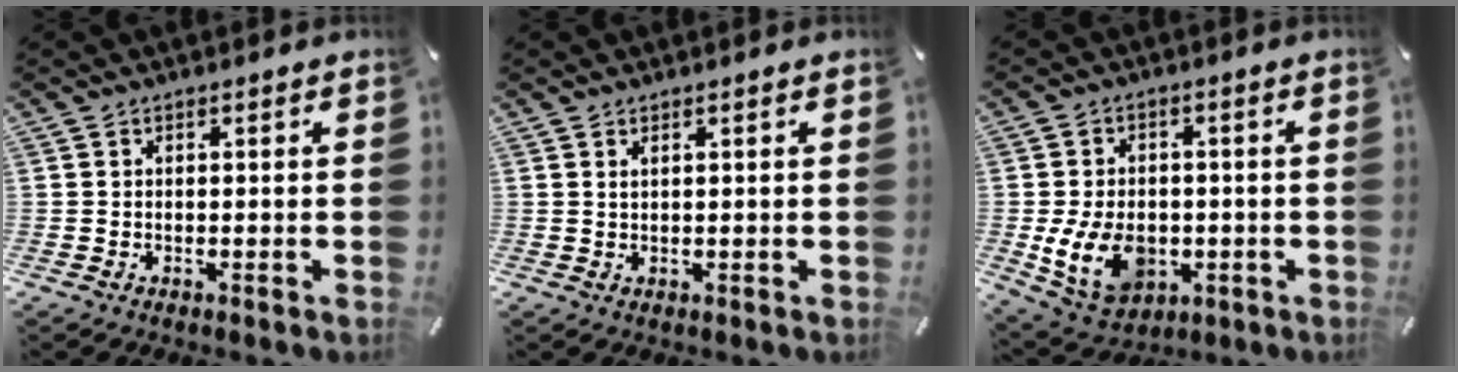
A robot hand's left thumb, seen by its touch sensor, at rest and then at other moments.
{"total": 1.0, "force": [0.6, 0.3, 0.7], "torque": [-0.015, 0.000, 0.010]}
{"total": 12.1, "force": [-2.7, 8.9, 7.7], "torque": [-0.162, 0.006, -0.046]}